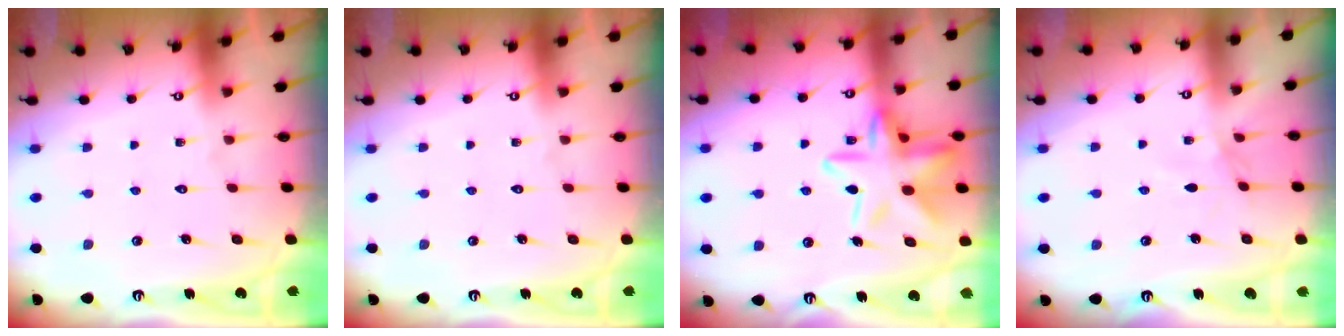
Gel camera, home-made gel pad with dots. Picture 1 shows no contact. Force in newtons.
{"total": 0.0}
{"total": 16.8, "press": 16.7, "slide": 1.6}
{"total": 2.0, "press": 1.9, "slide": 0.4}